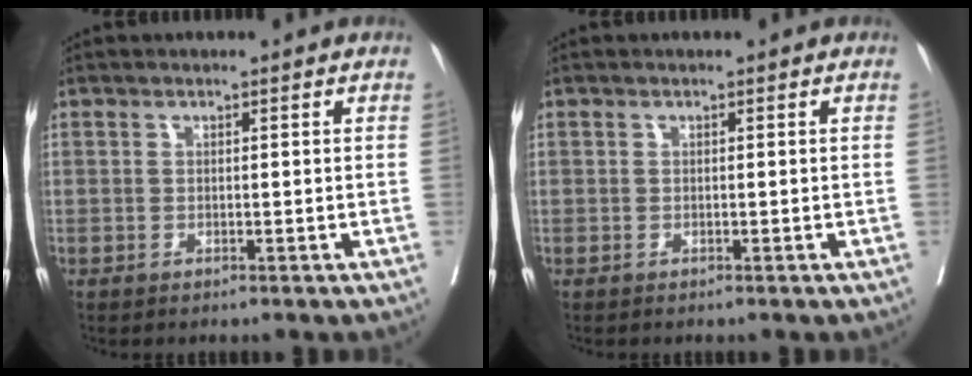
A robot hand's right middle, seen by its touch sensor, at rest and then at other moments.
{"total": 0.5, "force": [0.5, -0.1, -0.1], "torque": [0.004, 0.001, 0.006]}